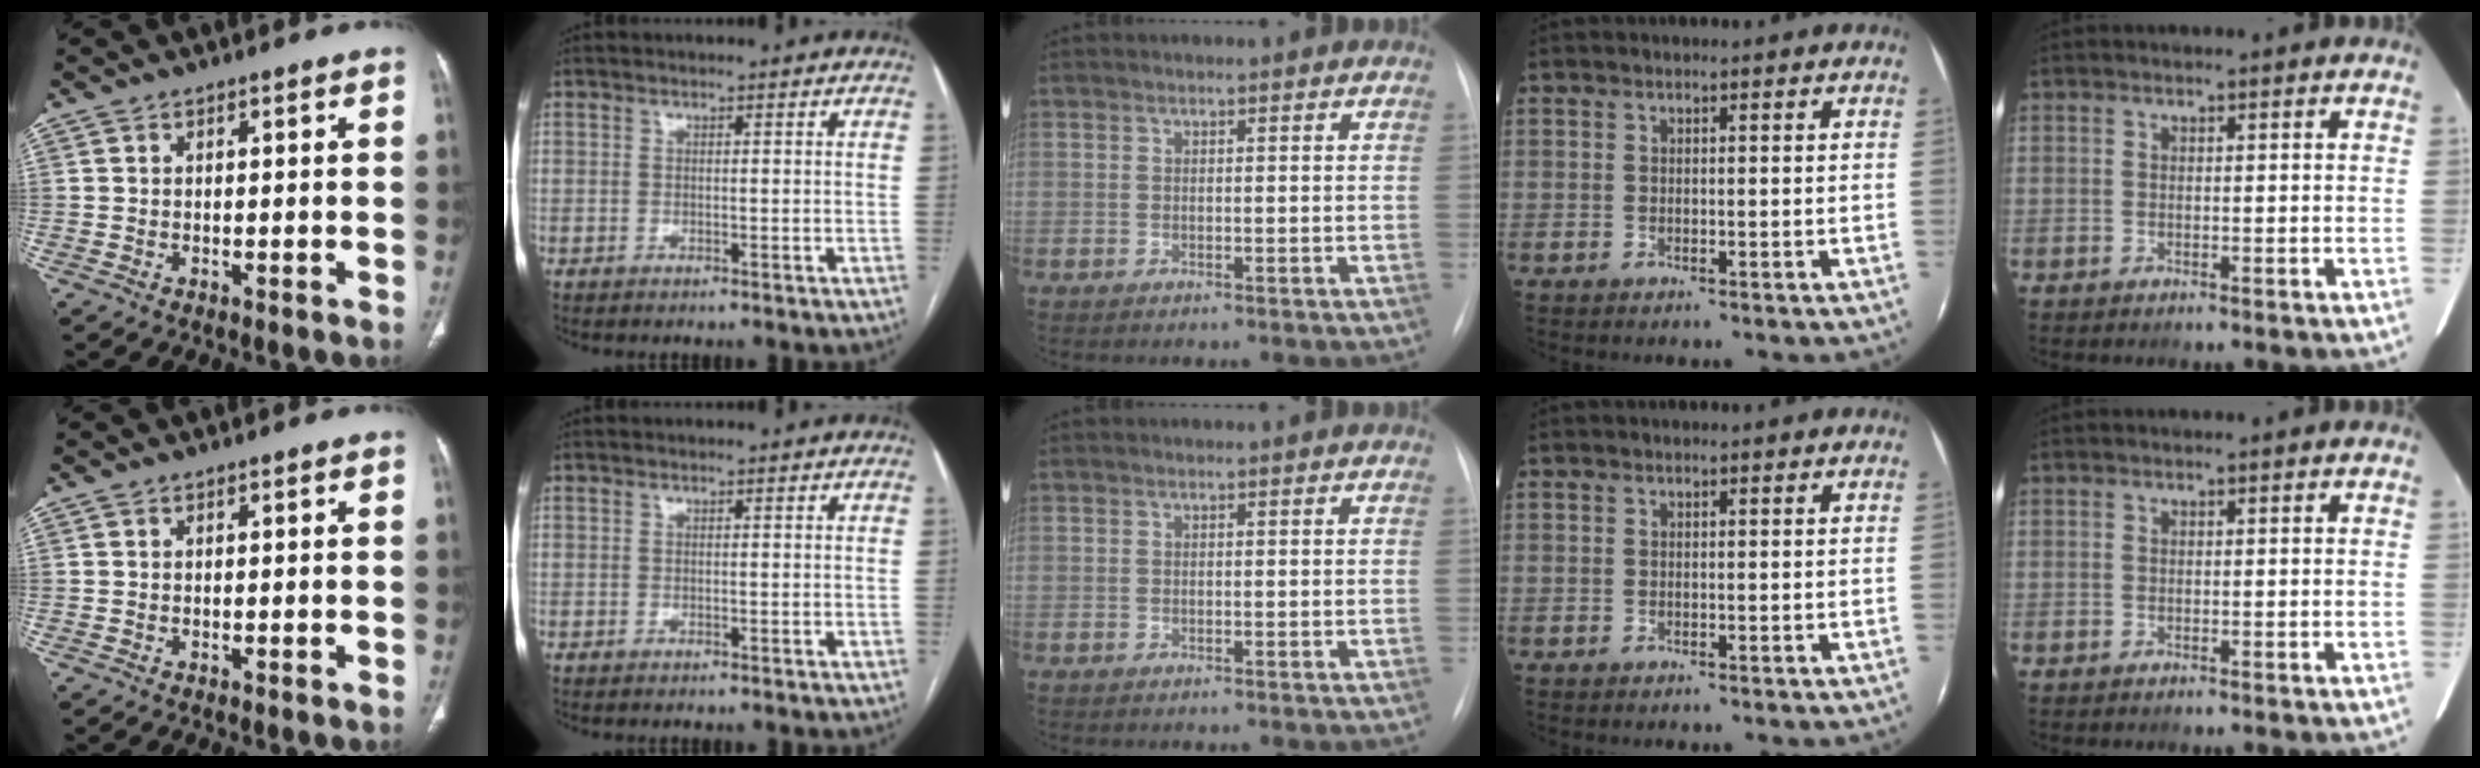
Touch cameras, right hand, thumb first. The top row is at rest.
{}